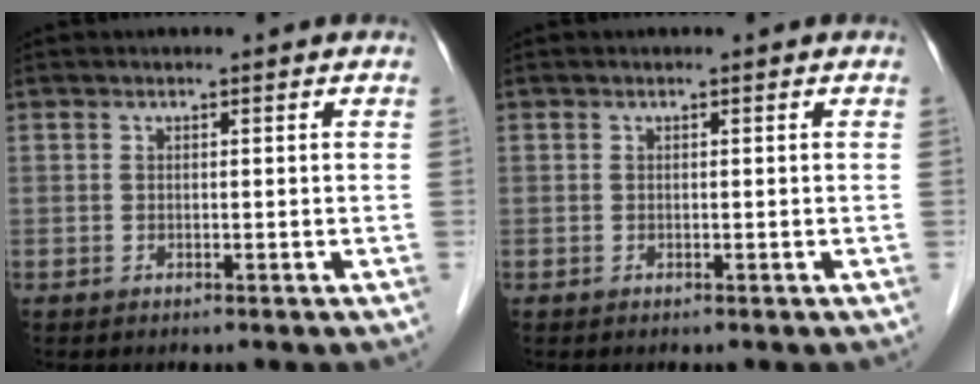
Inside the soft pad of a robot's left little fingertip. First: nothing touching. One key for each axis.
{"total": 0.0}